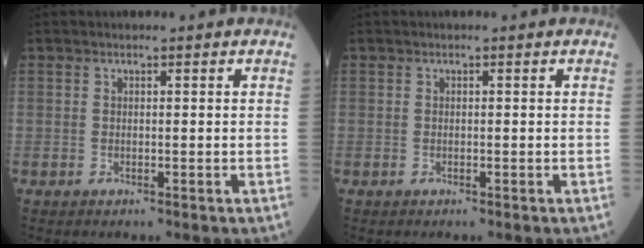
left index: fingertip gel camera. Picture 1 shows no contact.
{"total": 0.0}